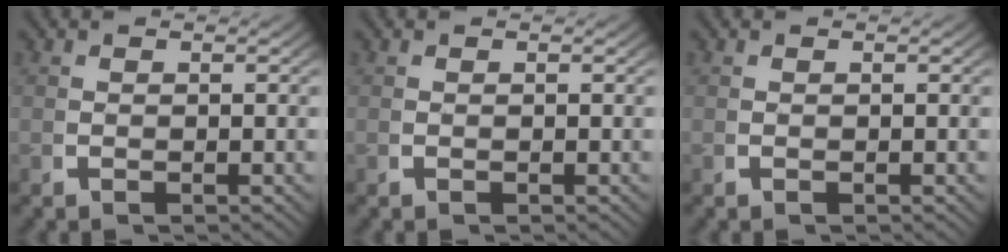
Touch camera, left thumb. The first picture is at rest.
{"total": 0.0}
{"total": 0.0}